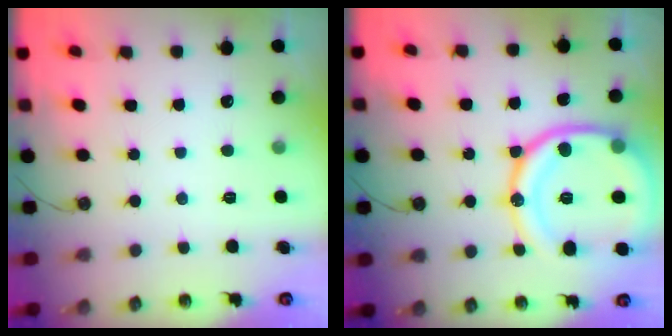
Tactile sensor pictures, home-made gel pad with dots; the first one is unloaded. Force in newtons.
{"total": 22.8, "press": 22.7, "slide": 2.2}